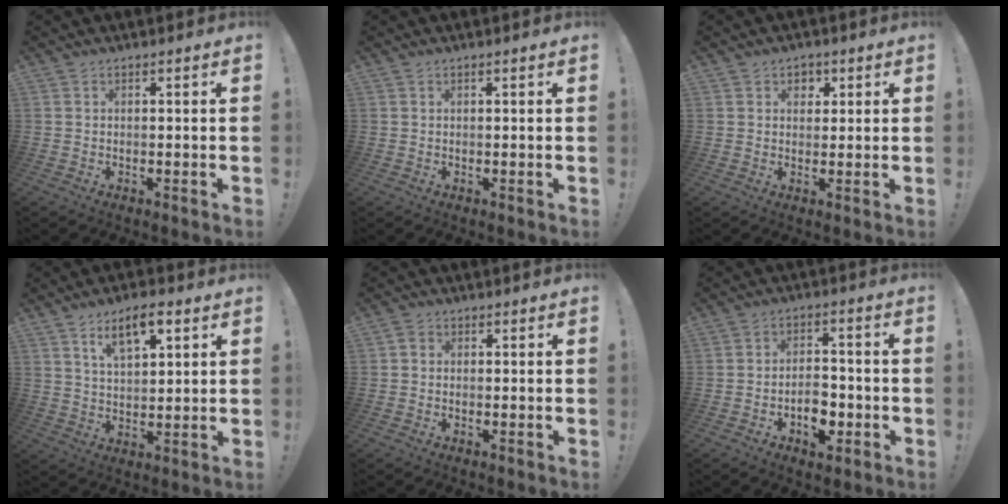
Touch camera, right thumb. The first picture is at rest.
{"total": 0.0}
{"total": 3.5, "force": [1.3, 3.0, 1.3], "torque": [-0.010, -0.001, 0.020]}
{"total": 9.2, "force": [5.2, 3.9, 6.5], "torque": [-0.104, -0.013, 0.090]}
{"total": 1.4, "force": [0.1, 1.3, 0.4], "torque": [-0.011, 0.008, 0.003]}
{"total": 8.0, "force": [-2.8, 5.4, 5.2], "torque": [-0.079, 0.013, -0.047]}